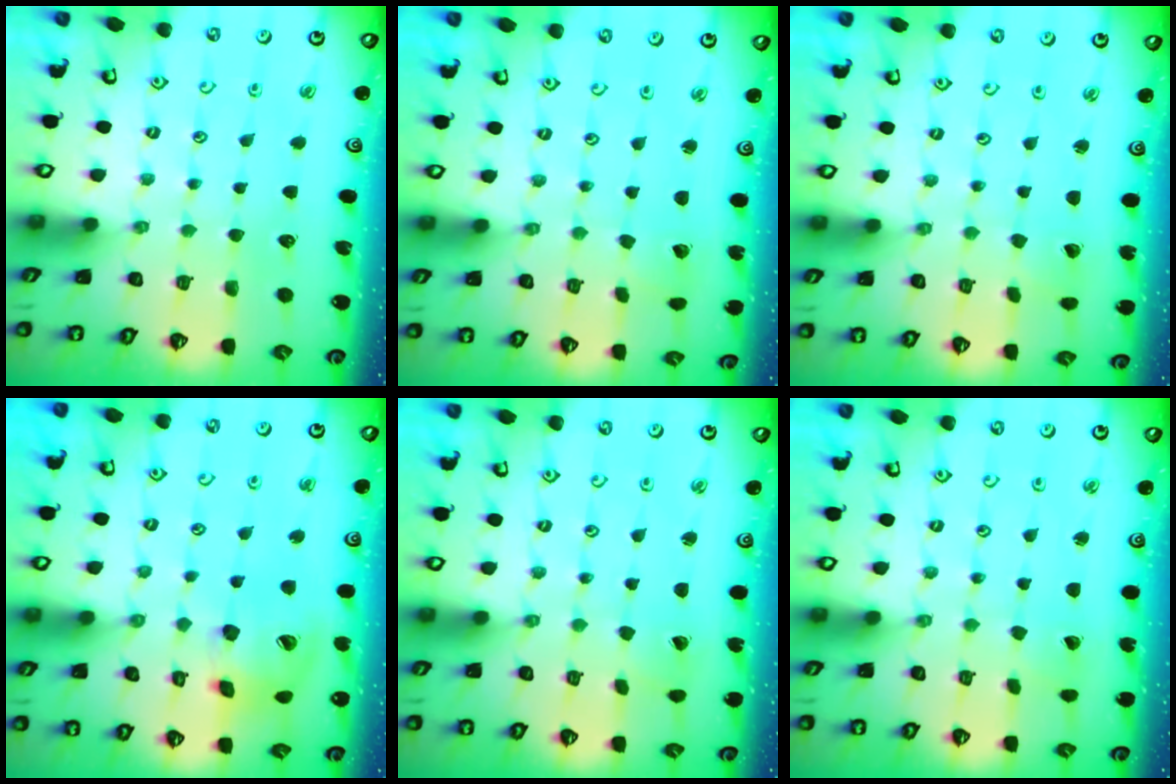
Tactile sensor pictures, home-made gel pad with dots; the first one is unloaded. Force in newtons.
{"total": 2.3, "press": 2.3, "slide": 0.1}
{"total": 0.9, "press": 0.9, "slide": 0.1}
{"total": 16.1, "press": 15.9, "slide": 2.6}
{"total": 0.6, "press": 0.6, "slide": 0.0}
{"total": 1.2, "press": 1.2, "slide": 0.0}